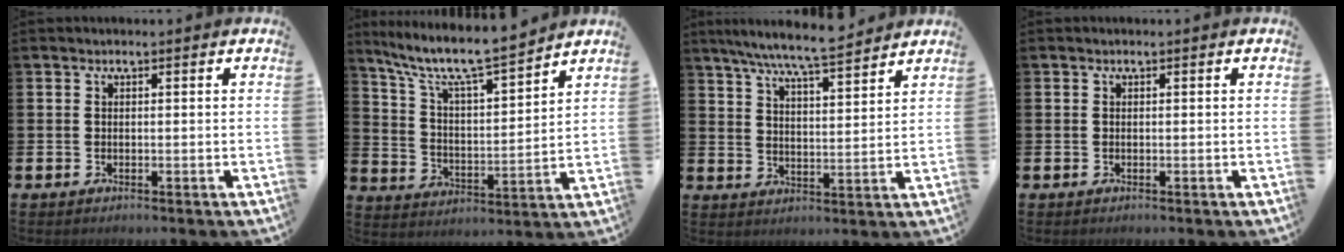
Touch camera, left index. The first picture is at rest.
{"total": 9.0, "force": [8.1, 0.9, 3.7], "torque": [-0.106, -0.056, 0.137]}
{"total": 7.8, "force": [7.4, 0.0, 2.5], "torque": [-0.078, -0.038, 0.133]}
{"total": 0.0}